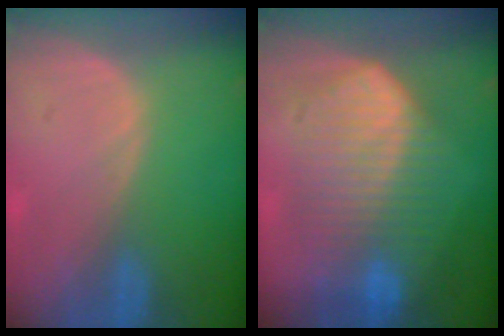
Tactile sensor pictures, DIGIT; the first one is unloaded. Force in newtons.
{"total": 10.5, "press": 10.4, "slide": 0.6}